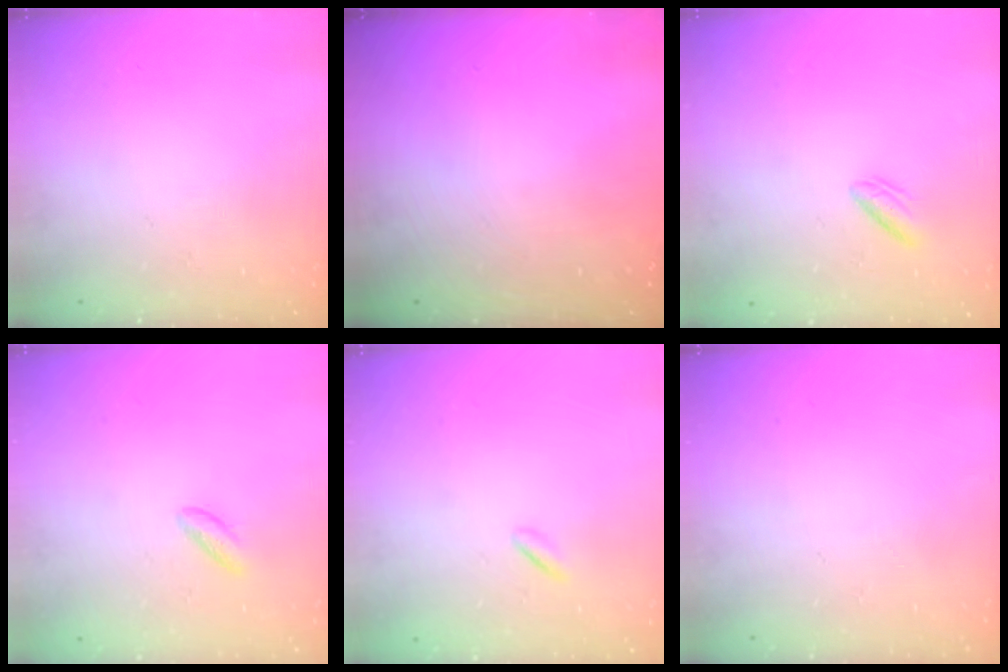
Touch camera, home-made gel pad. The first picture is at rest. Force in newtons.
{"total": 0.0}
{"total": 2.1, "press": 1.9, "slide": 0.9}
{"total": 2.3, "press": 2.2, "slide": 0.9}
{"total": 0.5, "press": 0.3, "slide": 0.4}
{"total": 0.0}